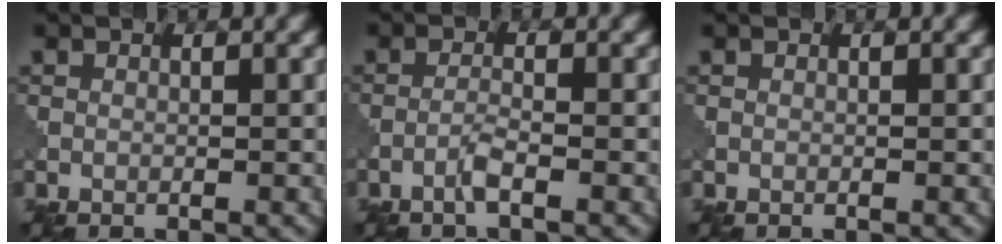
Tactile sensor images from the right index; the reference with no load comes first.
{"total": 1.6, "force": [-1.0, 0.1, 1.2], "torque": [-0.024, 0.006, -0.024]}
{"total": 0.0}